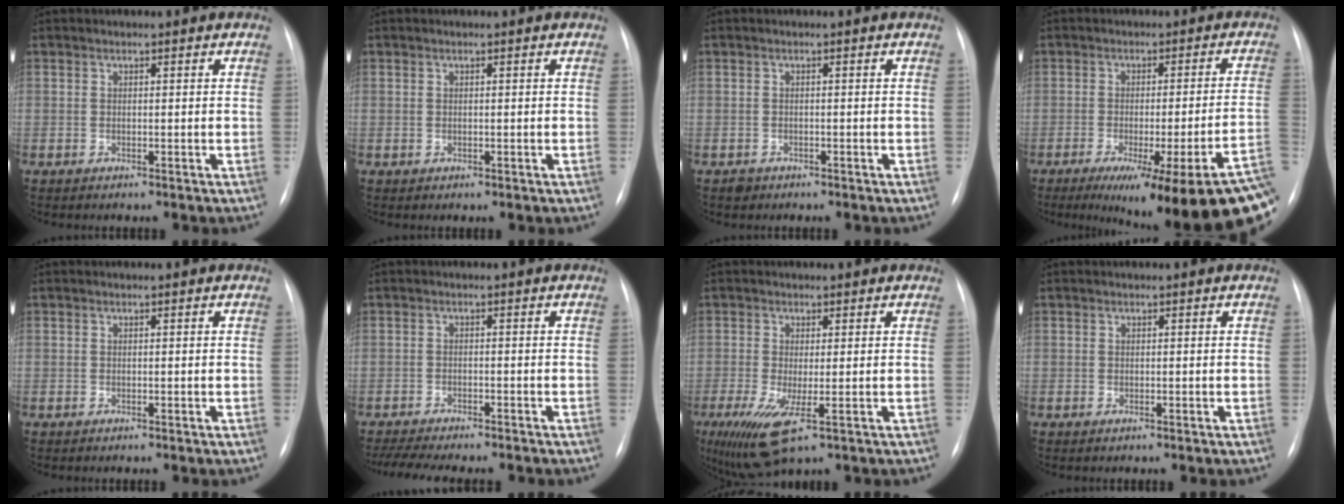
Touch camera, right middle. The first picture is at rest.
{"total": 0.0}
{"total": 1.2, "force": [-0.8, 0.9, -0.1], "torque": [-0.001, 0.003, -0.013]}
{"total": 23.1, "force": [-15.3, 0.9, 17.2], "torque": [-0.128, -0.025, -0.201]}
{"total": 0.0}
{"total": 11.9, "force": [-10.4, 1.8, 5.5], "torque": [-0.081, -0.008, -0.142]}
{"total": 7.3, "force": [-2.6, 1.6, 6.6], "torque": [-0.124, -0.024, -0.040]}
{"total": 0.0}